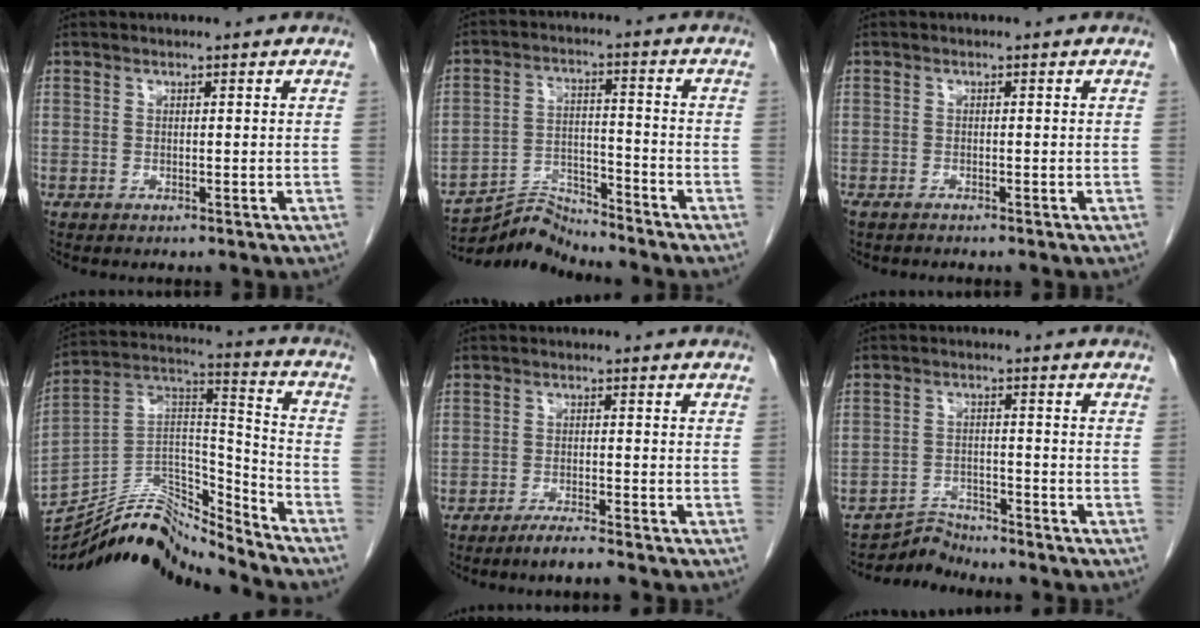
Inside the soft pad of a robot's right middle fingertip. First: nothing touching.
{"total": 7.1, "force": [-7.0, -0.5, -0.8], "torque": [0.012, 0.006, -0.127]}
{"total": 1.2, "force": [-1.1, 0.3, 0.4], "torque": [-0.010, -0.002, -0.017]}
{"total": 17.4, "force": [-16.8, 1.5, 4.5], "torque": [-0.071, 0.062, -0.291]}
{"total": 2.8, "force": [-2.4, -0.4, 1.4], "torque": [-0.027, -0.006, -0.047]}
{"total": 4.1, "force": [-3.9, 0.1, -1.3], "torque": [0.025, -0.002, -0.067]}